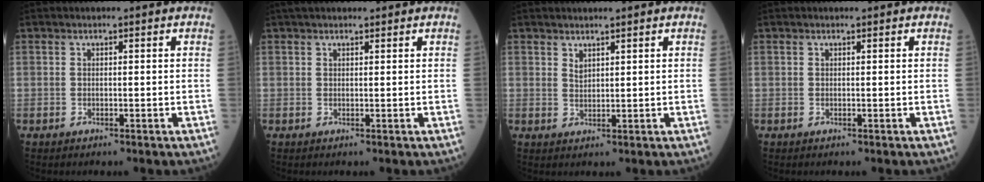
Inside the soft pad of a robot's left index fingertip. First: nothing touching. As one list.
[{"total": 4.4, "force": [3.7, 1.0, 2.1], "torque": [-0.023, 0.036, 0.058]}, {"total": 1.7, "force": [1.4, 0.6, 0.7], "torque": [-0.013, 0.000, 0.027]}, {"total": 0.0}]